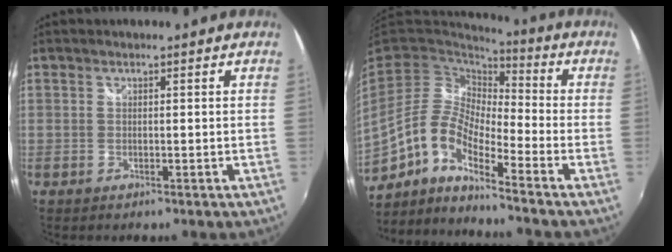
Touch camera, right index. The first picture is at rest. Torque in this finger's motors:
{"motor_torque": [0.32, -0.44, 0.59, 0.12]}